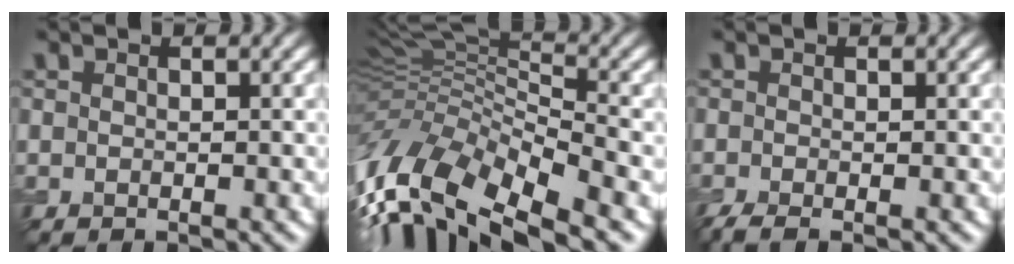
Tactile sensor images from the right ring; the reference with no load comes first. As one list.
[{"total": 12.5, "force": [-7.2, 4.4, 9.2], "torque": [-0.193, 0.017, -0.128]}, {"total": 1.8, "force": [-1.2, 0.4, 1.2], "torque": [-0.023, -0.005, -0.030]}]